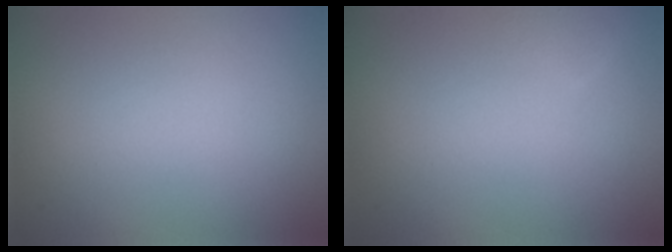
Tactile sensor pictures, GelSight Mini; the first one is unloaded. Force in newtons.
{"total": 1.3, "press": 1.3, "slide": 0.1}